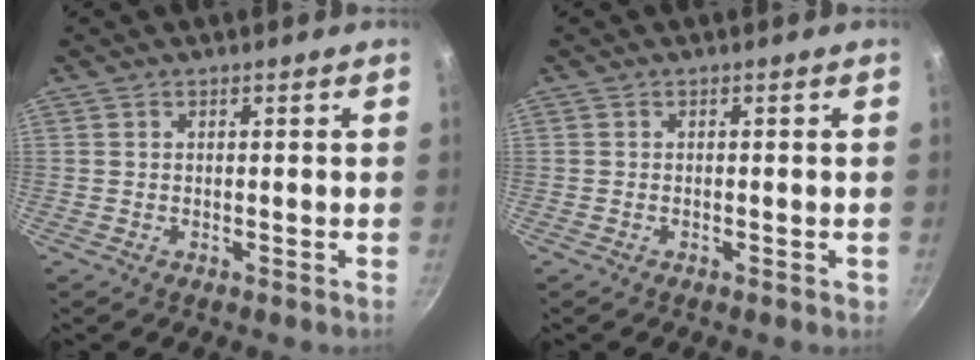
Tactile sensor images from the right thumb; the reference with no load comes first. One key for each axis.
{"total": 0.6, "fx": -0.2, "fy": 0.3, "fz": 0.4, "tx": -0.004, "ty": 0.002, "tz": -0.002}